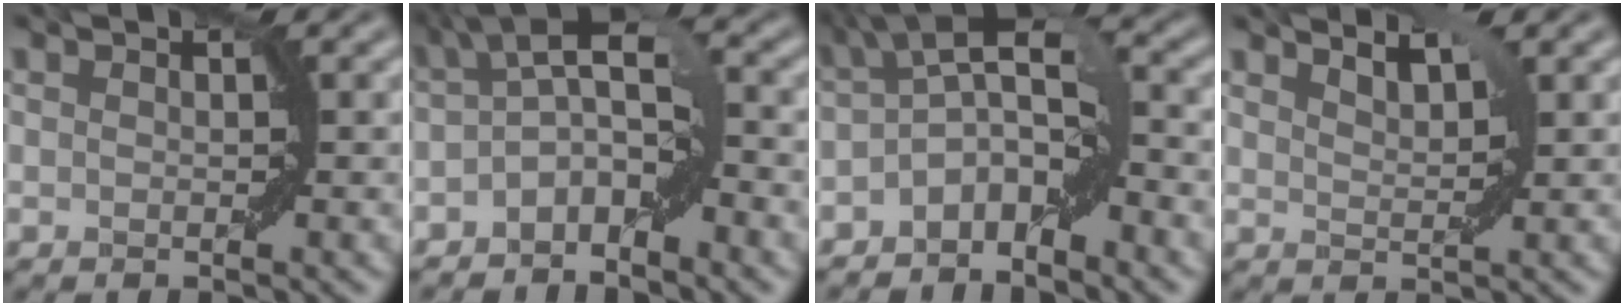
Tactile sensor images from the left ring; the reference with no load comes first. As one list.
[{"total": 4.6, "force": [-1.6, 2.0, 3.8], "torque": [-0.063, 0.012, -0.037]}, {"total": 5.7, "force": [-2.2, 2.6, 4.5], "torque": [-0.075, 0.011, -0.051]}, {"total": 2.3, "force": [2.2, 0.2, 0.8], "torque": [-0.009, -0.001, 0.033]}]